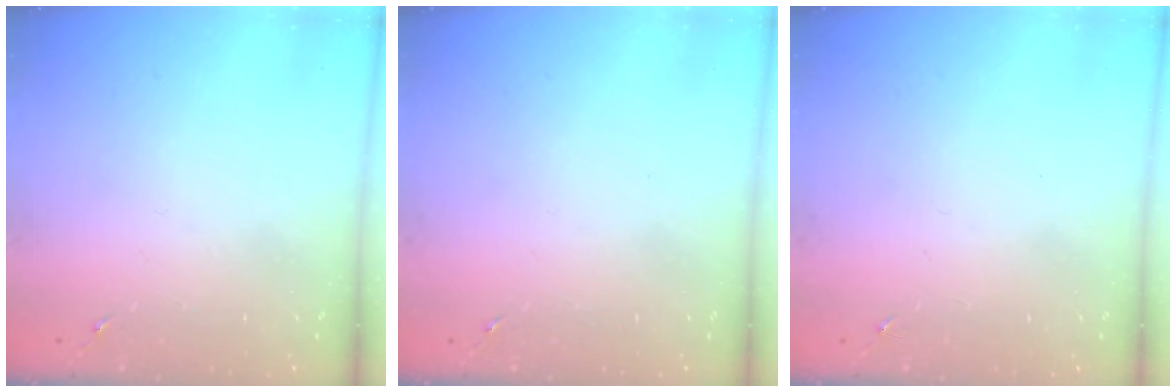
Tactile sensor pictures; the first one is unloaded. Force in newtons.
{"total": 0.0}
{"total": 0.0}